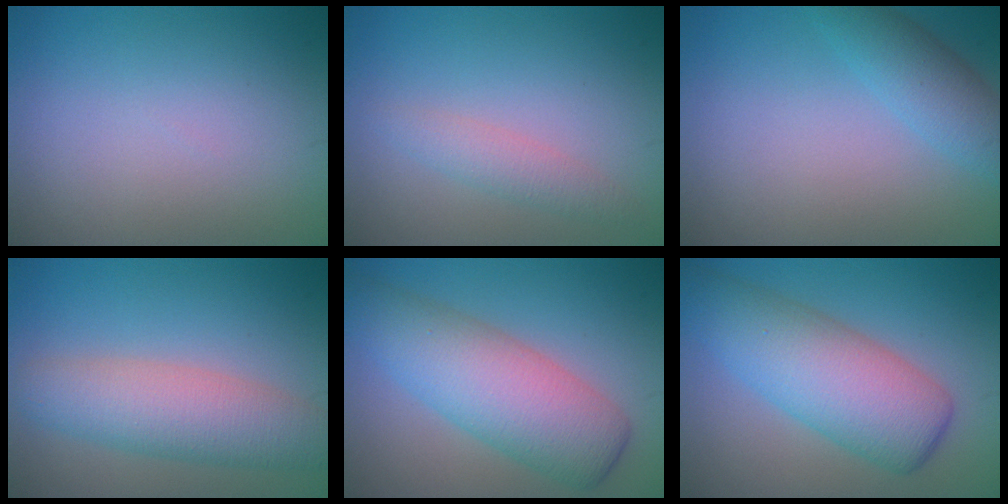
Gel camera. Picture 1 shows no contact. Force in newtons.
{"total": 1.8, "press": 1.8, "slide": 0.0}
{"total": 3.3, "press": 3.3, "slide": 0.1}
{"total": 5.7, "press": 5.6, "slide": 0.3}
{"total": 7.5, "press": 7.5, "slide": 0.2}
{"total": 7.6, "press": 7.6, "slide": 0.2}